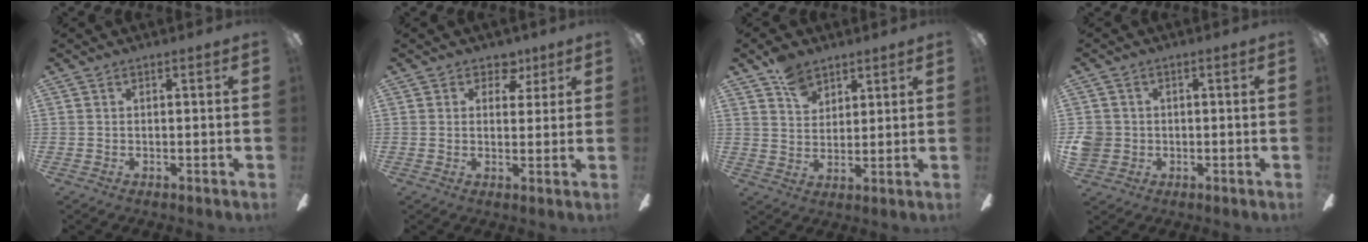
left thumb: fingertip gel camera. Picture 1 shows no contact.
{"total": 4.9, "force": [3.0, 3.3, 2.0], "torque": [-0.009, -0.011, 0.048]}
{"total": 7.3, "force": [5.2, 4.4, 2.6], "torque": [-0.046, -0.014, 0.096]}
{"total": 4.3, "force": [-0.1, 4.2, 1.1], "torque": [-0.032, 0.005, -0.003]}